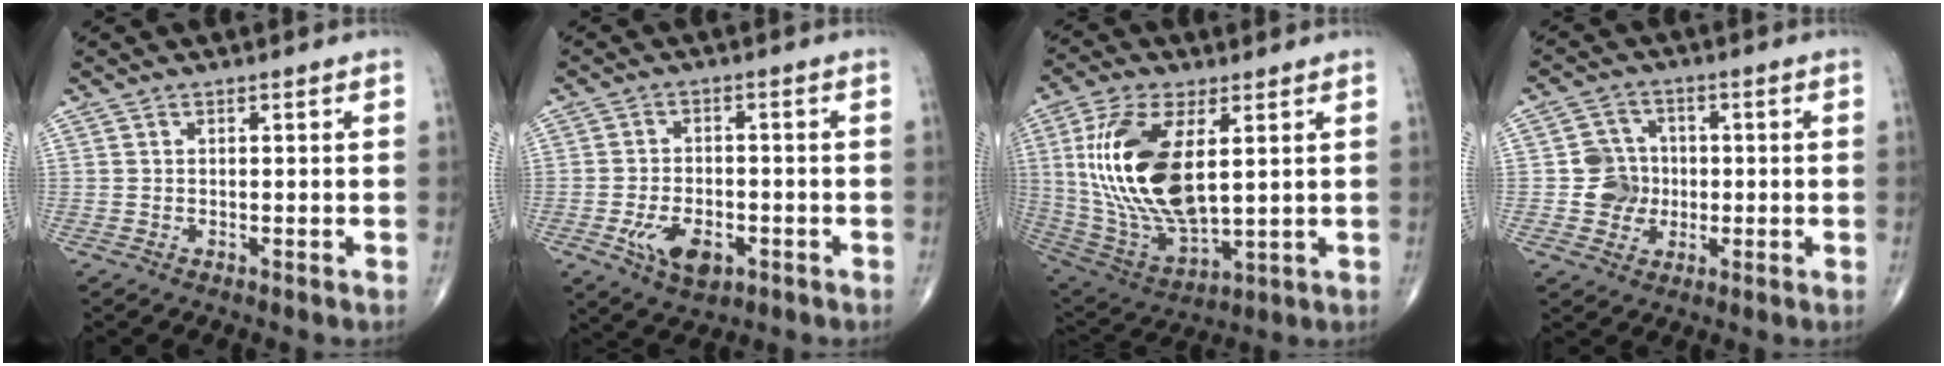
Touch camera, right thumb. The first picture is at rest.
{"total": 7.9, "force": [-3.0, 4.5, 5.7], "torque": [-0.091, 0.006, -0.045]}
{"total": 20.9, "force": [4.0, 9.7, 18.0], "torque": [-0.365, -0.024, 0.085]}
{"total": 6.3, "force": [-0.6, 6.0, 1.8], "torque": [0.000, 0.013, -0.013]}